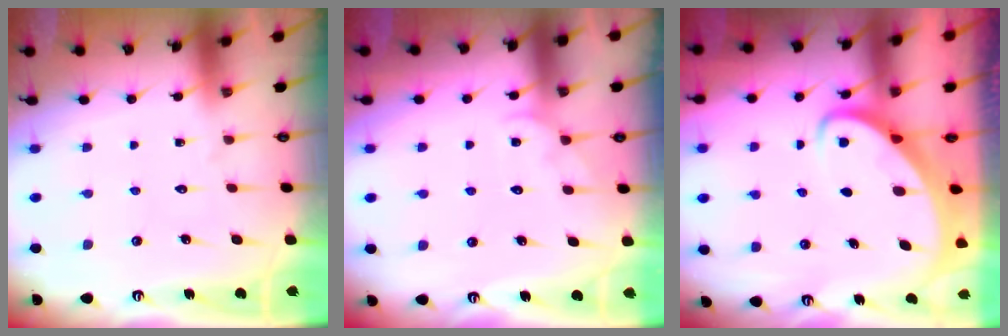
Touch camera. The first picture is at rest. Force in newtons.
{"total": 3.4, "press": 3.4, "slide": 0.3}
{"total": 3.4, "press": 3.4, "slide": 0.4}